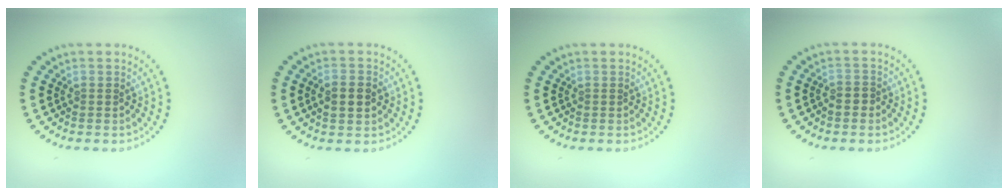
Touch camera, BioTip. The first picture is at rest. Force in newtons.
{"total": 2.4, "press": 2.4, "slide": 0.3}
{"total": 0.0}
{"total": 0.8, "press": 0.7, "slide": 0.5}